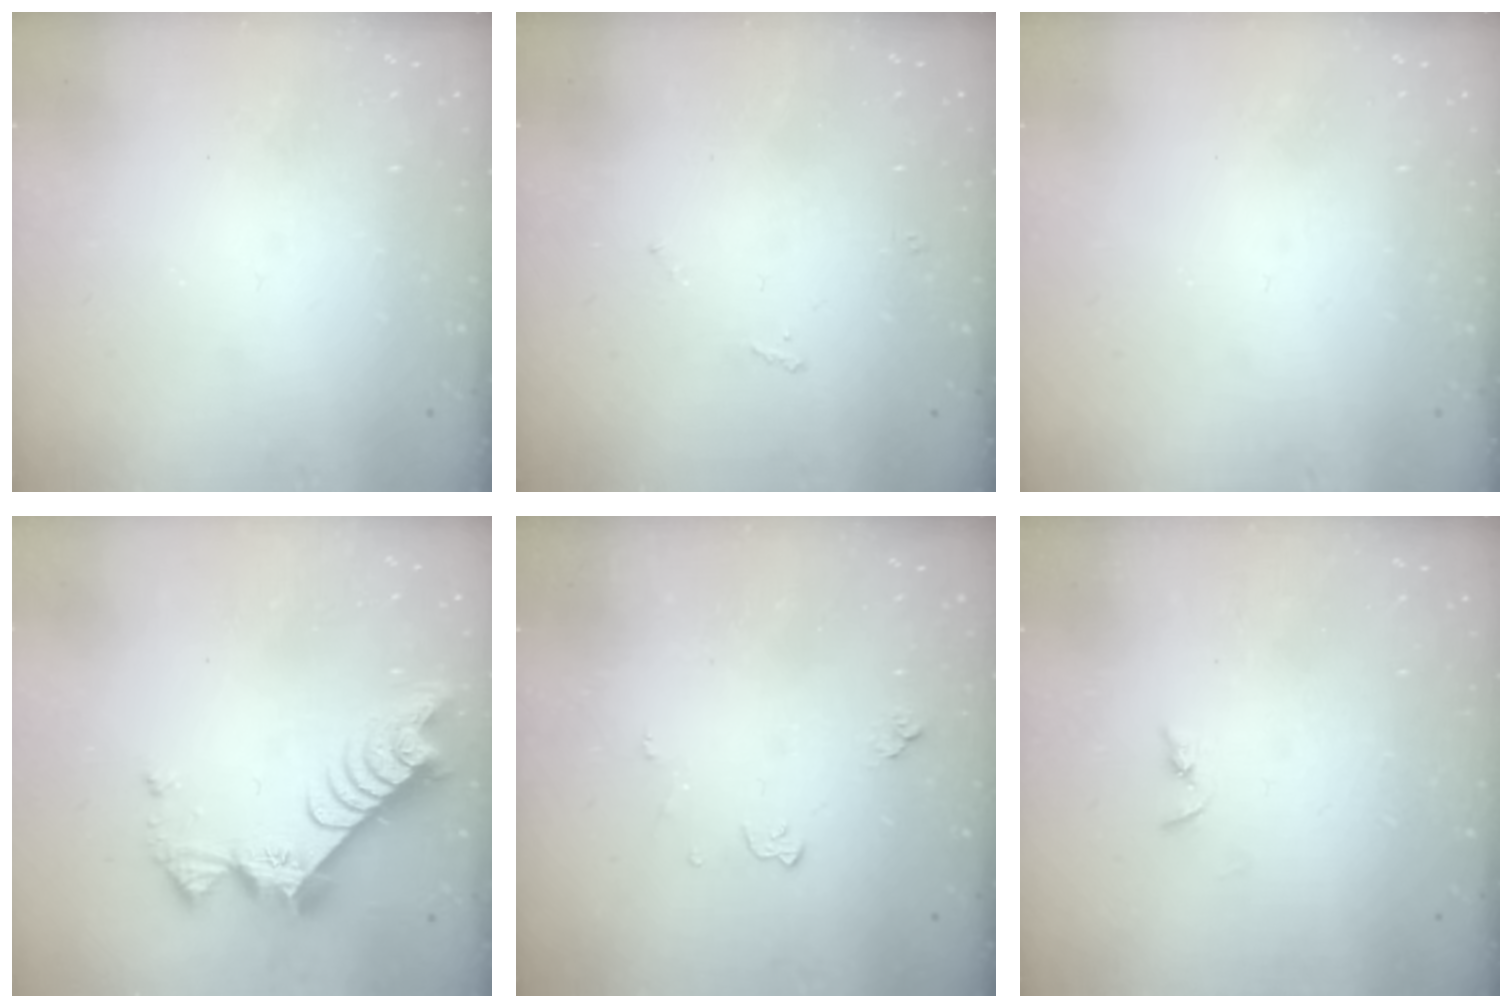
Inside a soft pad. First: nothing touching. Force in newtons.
{"total": 4.7, "press": 4.7, "slide": 0.6}
{"total": 0.7, "press": 0.7, "slide": 0.1}
{"total": 10.7, "press": 10.7, "slide": 0.9}
{"total": 4.8, "press": 4.7, "slide": 0.7}
{"total": 2.2, "press": 2.2, "slide": 0.2}